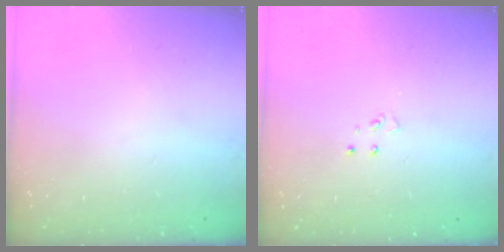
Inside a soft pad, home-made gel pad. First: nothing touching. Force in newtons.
{"total": 3.6, "press": 3.6, "slide": 0.4}